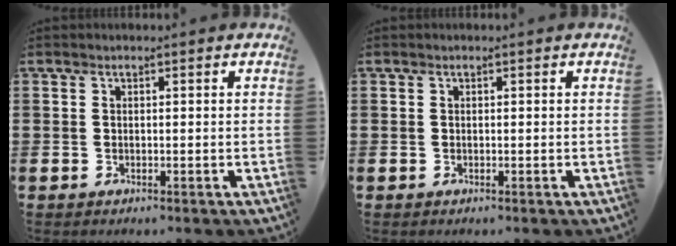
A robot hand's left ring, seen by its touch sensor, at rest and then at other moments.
{"total": 0.0}